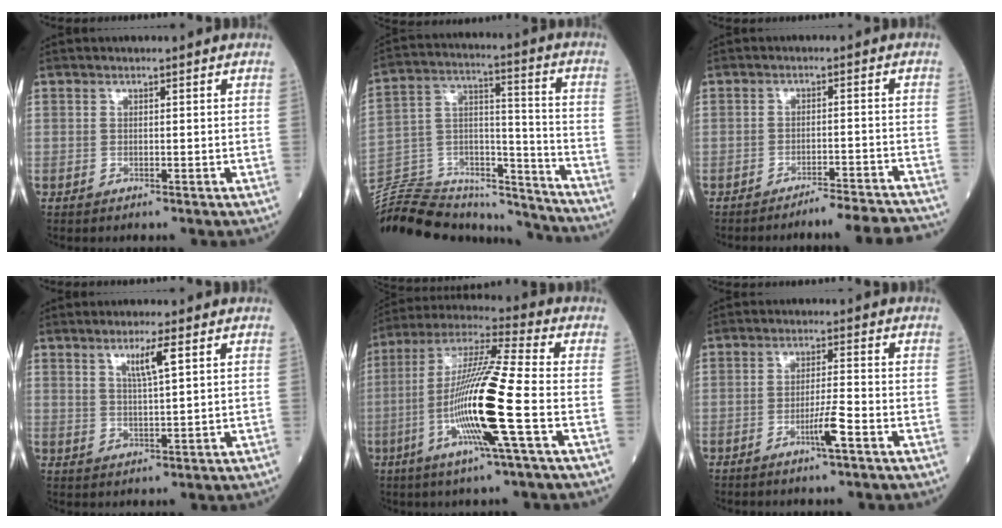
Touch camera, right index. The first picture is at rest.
{"total": 24.2, "force": [-22.4, 6.4, 6.5], "torque": [-0.157, 0.038, -0.350]}
{"total": 12.0, "force": [-11.7, -0.5, 2.6], "torque": [-0.010, -0.003, -0.144]}
{"total": 4.3, "force": [2.2, 0.0, 3.7], "torque": [-0.068, -0.003, 0.040]}
{"total": 16.4, "force": [-4.3, -0.7, 15.8], "torque": [-0.312, -0.011, -0.093]}
{"total": 4.2, "force": [-2.0, -0.3, 3.7], "torque": [-0.068, -0.006, -0.039]}